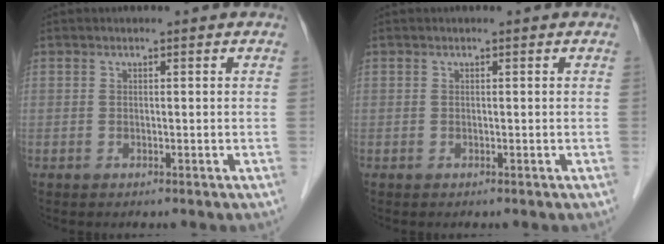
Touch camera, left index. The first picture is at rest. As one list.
[{"total": 0.0}]